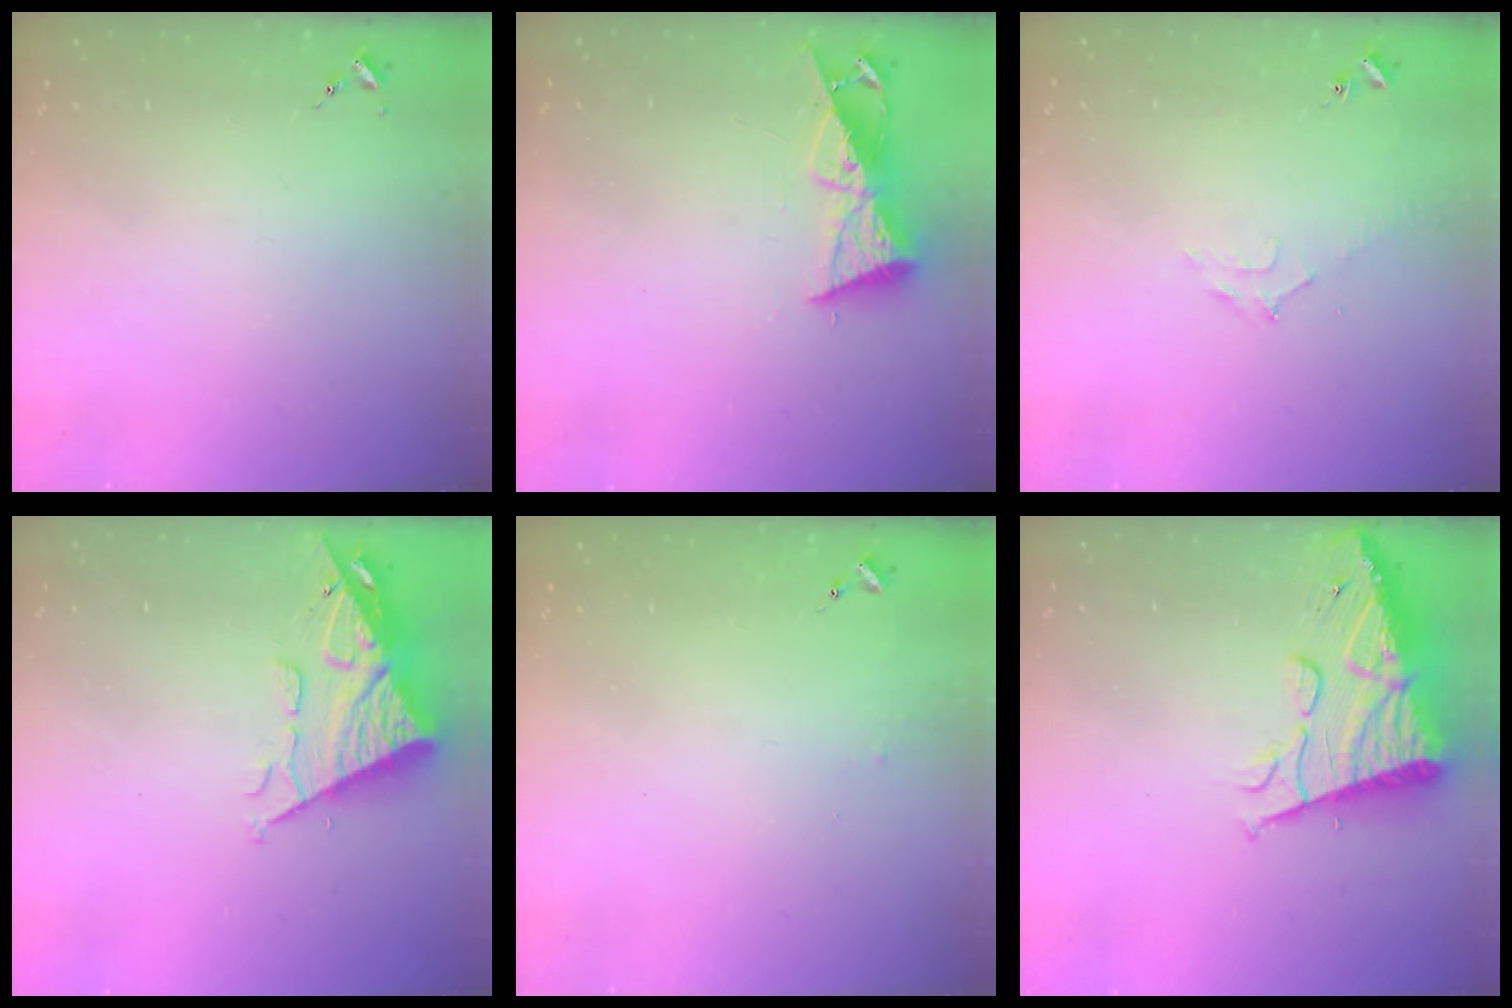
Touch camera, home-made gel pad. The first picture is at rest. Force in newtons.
{"total": 8.9, "press": 8.9, "slide": 0.5}
{"total": 6.6, "press": 6.6, "slide": 0.8}
{"total": 13.0, "press": 12.9, "slide": 1.4}
{"total": 3.2, "press": 3.2, "slide": 0.3}
{"total": 16.3, "press": 16.3, "slide": 1.7}